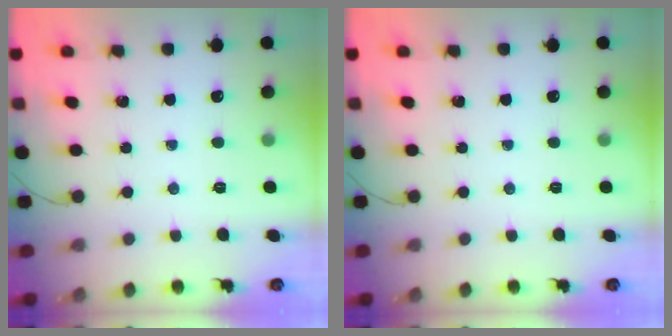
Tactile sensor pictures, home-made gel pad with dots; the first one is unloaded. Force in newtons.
{"total": 0.0}